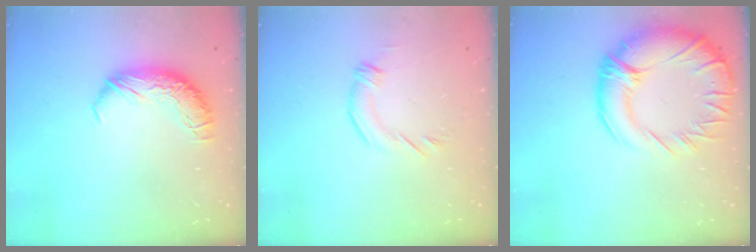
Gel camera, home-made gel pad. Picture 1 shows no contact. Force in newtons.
{"total": 2.4, "press": 2.1, "slide": 1.0}
{"total": 12.7, "press": 11.4, "slide": 5.6}